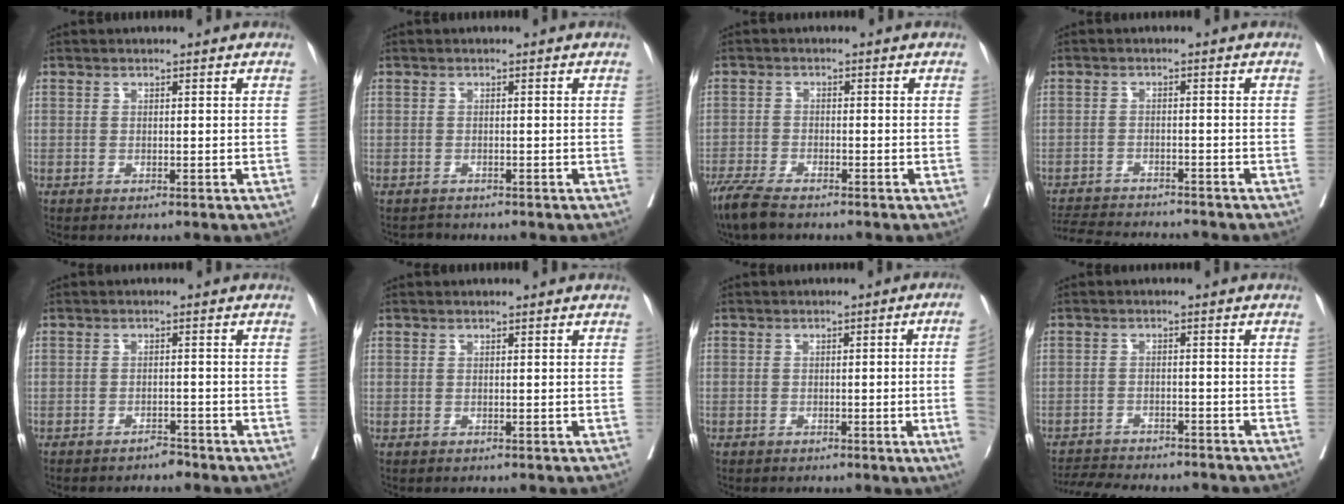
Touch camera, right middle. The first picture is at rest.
{"total": 1.0, "force": [-1.0, 0.2, -0.3], "torque": [0.004, -0.004, -0.017]}
{"total": 5.7, "force": [-4.7, 1.0, 3.1], "torque": [-0.061, -0.016, -0.087]}
{"total": 9.9, "force": [-9.5, 0.8, 2.7], "torque": [-0.044, -0.004, -0.144]}
{"total": 1.9, "force": [-1.8, 0.3, 0.5], "torque": [-0.007, -0.001, -0.028]}
{"total": 0.0}
{"total": 6.3, "force": [-1.1, -1.2, 6.0], "torque": [-0.066, -0.005, -0.017]}
{"total": 11.1, "force": [-10.4, 1.8, 3.4], "torque": [-0.057, 0.000, -0.145]}